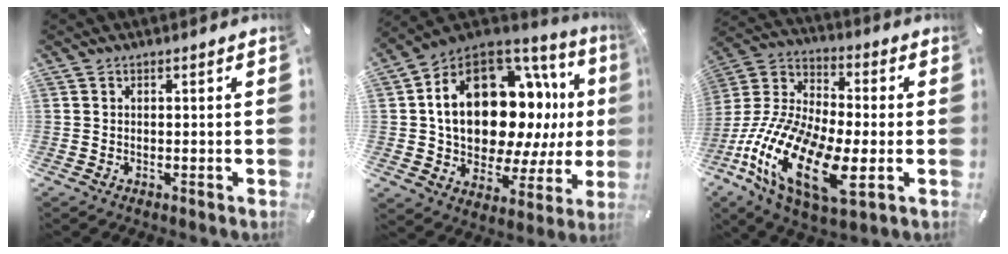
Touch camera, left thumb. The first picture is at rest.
{"total": 23.4, "force": [5.9, 14.1, 17.7], "torque": [-0.300, -0.051, 0.108]}
{"total": 21.2, "force": [-7.2, 9.7, 17.4], "torque": [-0.384, 0.010, -0.125]}